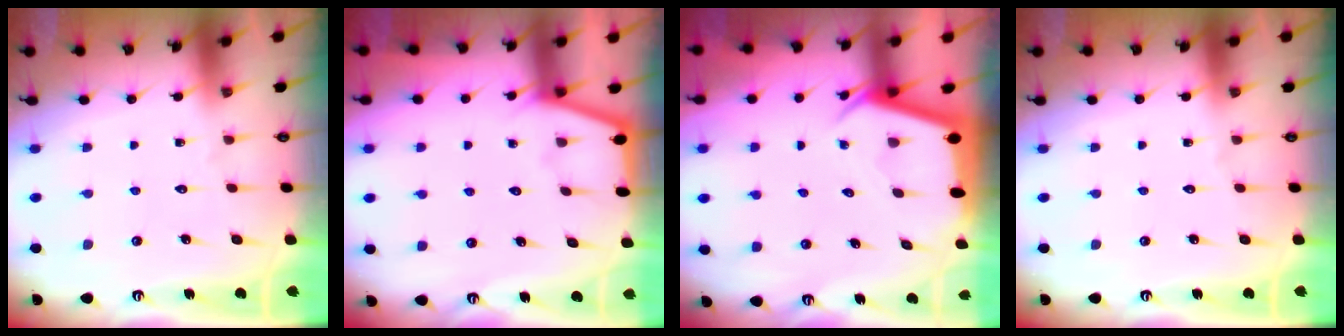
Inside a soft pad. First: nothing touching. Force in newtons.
{"total": 1.5, "press": 1.4, "slide": 0.2}
{"total": 2.8, "press": 2.8, "slide": 0.2}
{"total": 0.0}